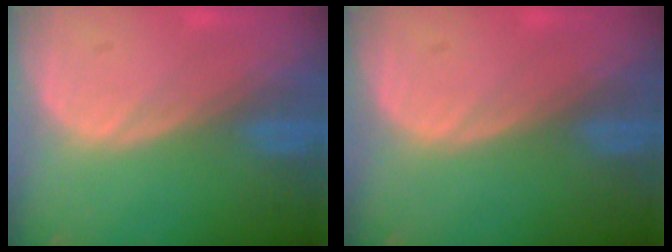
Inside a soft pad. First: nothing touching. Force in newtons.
{"total": 0.0}